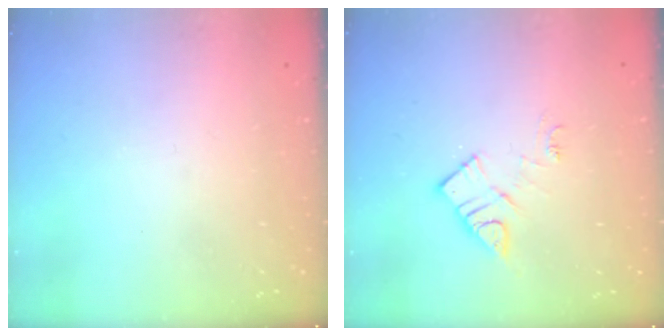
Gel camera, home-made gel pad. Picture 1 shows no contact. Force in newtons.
{"total": 8.8, "press": 8.8, "slide": 0.2}